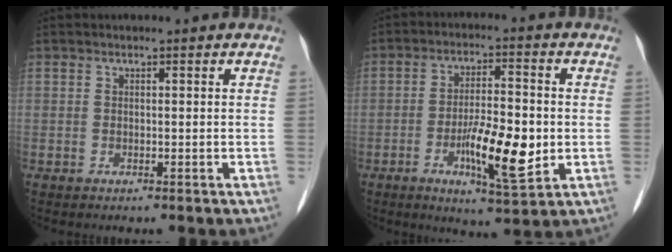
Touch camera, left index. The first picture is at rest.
{"total": 9.9, "force": [-2.2, 2.3, 9.3], "torque": [-0.165, -0.007, -0.035]}